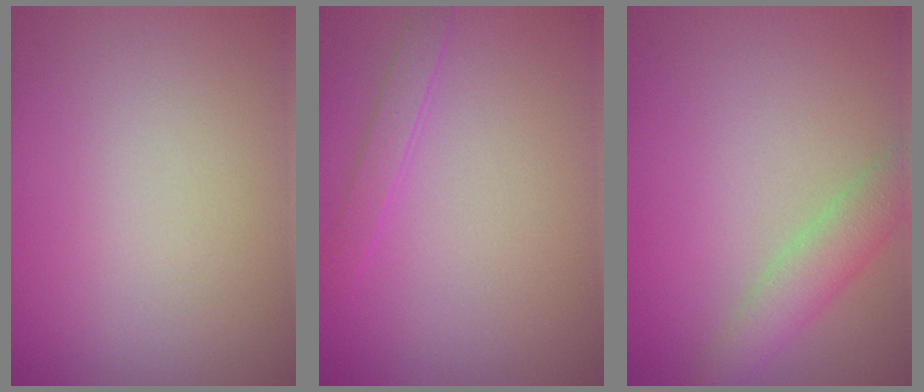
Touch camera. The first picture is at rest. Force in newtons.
{"total": 1.3, "press": 1.3, "slide": 0.1}
{"total": 3.5, "press": 3.5, "slide": 0.1}